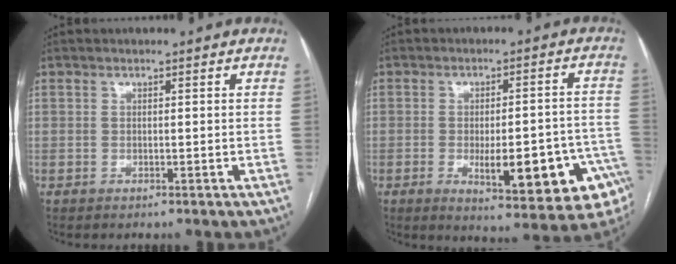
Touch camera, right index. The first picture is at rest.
{"total": 16.7, "force": [-6.6, 4.7, 14.6], "torque": [-0.110, 0.022, -0.068]}